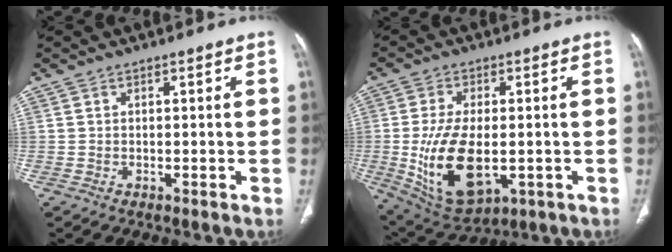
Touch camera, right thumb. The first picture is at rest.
{"total": 15.5, "force": [-2.4, 8.2, 12.9], "torque": [-0.237, -0.013, -0.019]}